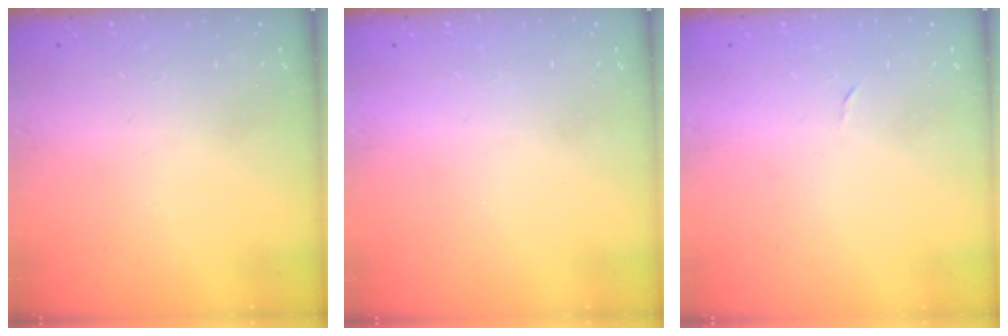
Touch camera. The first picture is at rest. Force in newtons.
{"total": 1.5, "press": 1.5, "slide": 0.1}
{"total": 2.3, "press": 2.3, "slide": 0.4}